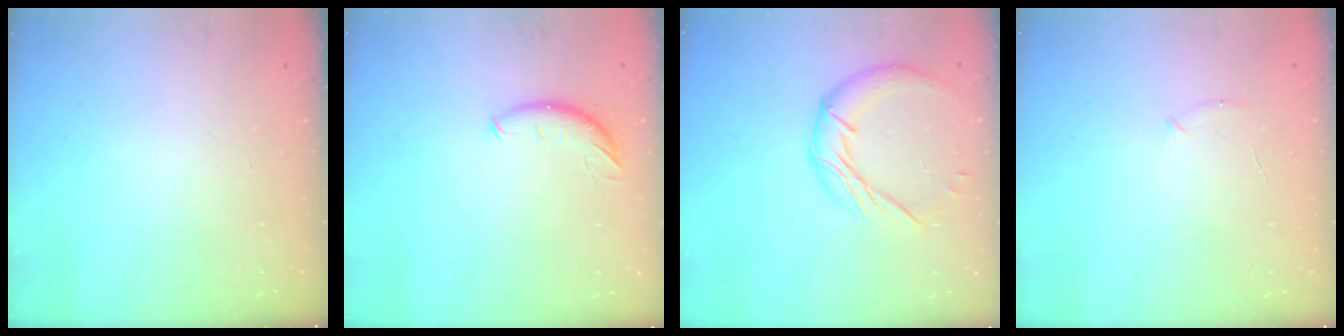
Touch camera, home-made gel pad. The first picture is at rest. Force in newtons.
{"total": 7.5, "press": 7.5, "slide": 0.6}
{"total": 11.5, "press": 11.5, "slide": 0.8}
{"total": 4.7, "press": 4.5, "slide": 1.3}